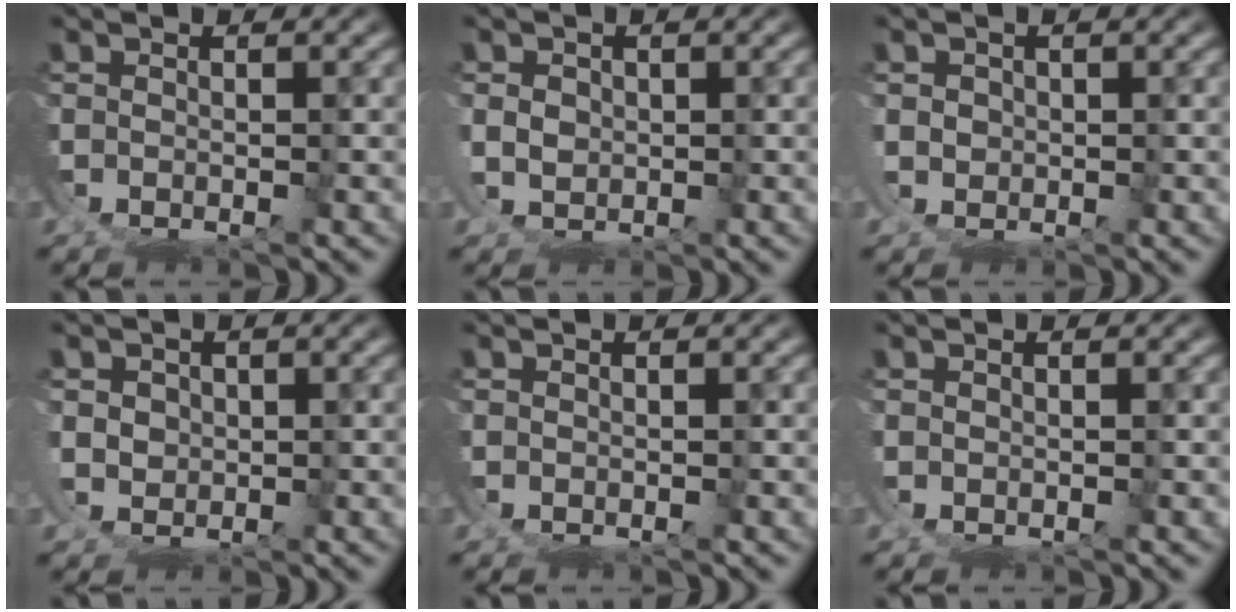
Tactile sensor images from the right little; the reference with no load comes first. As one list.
[{"total": 1.3, "force": [0.6, 0.6, 1.0], "torque": [-0.024, -0.010, 0.021]}, {"total": 1.1, "force": [0.7, 0.5, 0.8], "torque": [-0.025, -0.006, 0.019]}, {"total": 1.8, "force": [0.8, 1.1, 1.1], "torque": [-0.030, -0.010, 0.024]}, {"total": 0.0}, {"total": 0.7, "force": [0.7, -0.3, 0.2], "torque": [-0.006, 0.004, 0.012]}]